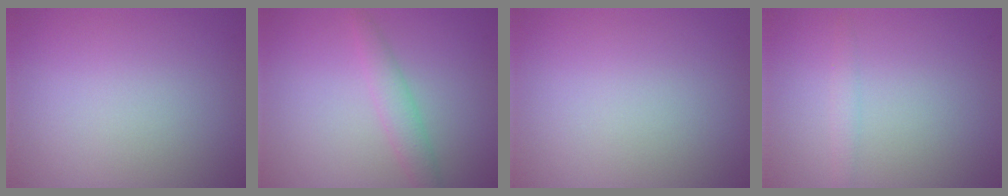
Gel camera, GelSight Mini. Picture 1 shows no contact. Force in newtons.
{"total": 2.1, "press": 2.1, "slide": 0.0}
{"total": 0.0}
{"total": 1.3, "press": 1.3, "slide": 0.1}